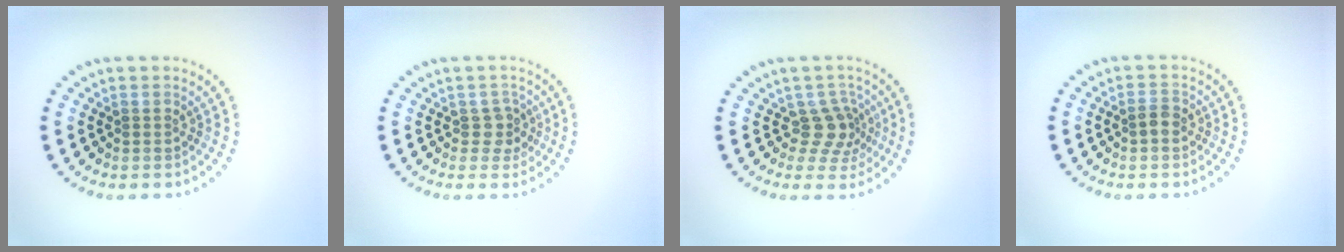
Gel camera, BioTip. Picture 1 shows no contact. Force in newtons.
{"total": 1.7, "press": 1.4, "slide": 0.9}
{"total": 3.0, "press": 2.2, "slide": 2.0}
{"total": 1.3, "press": 1.2, "slide": 0.3}